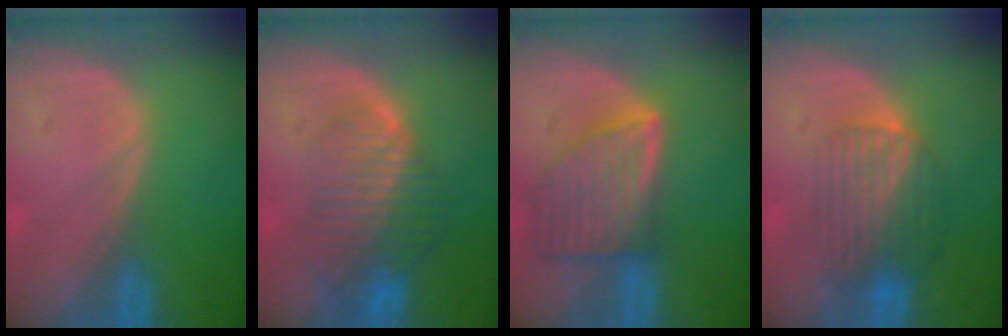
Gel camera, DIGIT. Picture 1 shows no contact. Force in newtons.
{"total": 8.4, "press": 7.3, "slide": 4.1}
{"total": 8.0, "press": 7.1, "slide": 3.6}
{"total": 6.5, "press": 6.4, "slide": 1.0}